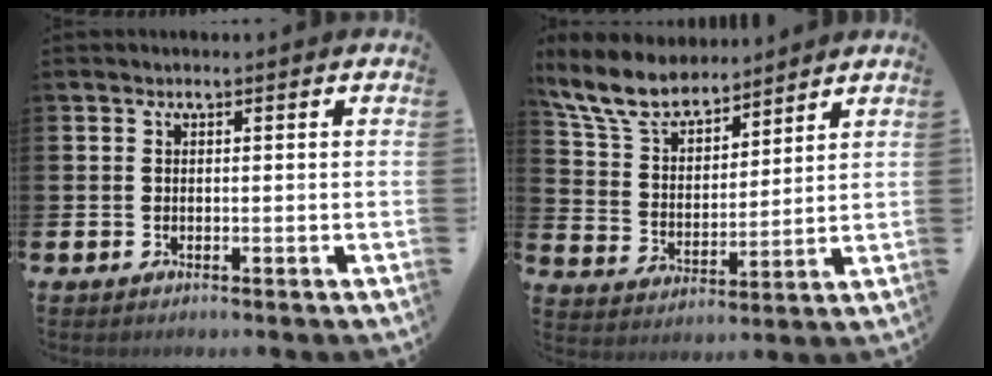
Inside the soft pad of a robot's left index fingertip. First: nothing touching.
{"total": 8.6, "force": [7.8, 2.7, 2.6], "torque": [-0.092, -0.037, 0.144]}